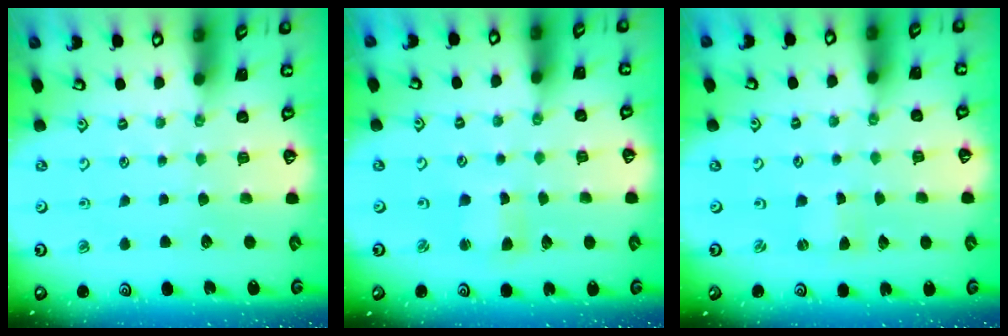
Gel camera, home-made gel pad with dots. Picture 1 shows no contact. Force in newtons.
{"total": 2.4, "press": 2.3, "slide": 0.4}
{"total": 0.5, "press": 0.5, "slide": 0.1}